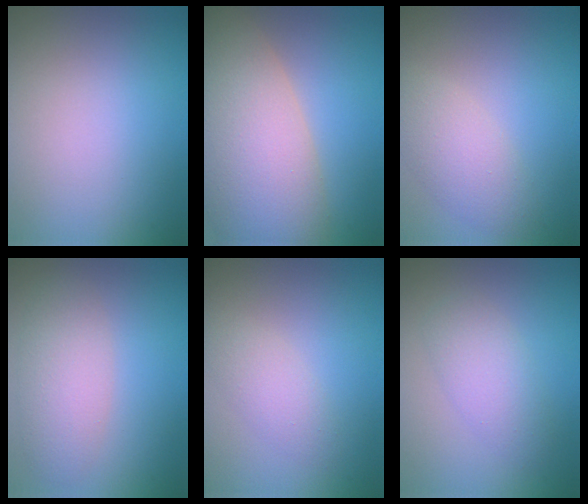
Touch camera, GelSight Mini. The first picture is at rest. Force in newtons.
{"total": 11.3, "press": 11.3, "slide": 1.2}
{"total": 3.2, "press": 3.2, "slide": 0.3}
{"total": 3.6, "press": 3.6, "slide": 0.1}
{"total": 2.0, "press": 2.0, "slide": 0.2}
{"total": 3.0, "press": 3.0, "slide": 0.1}